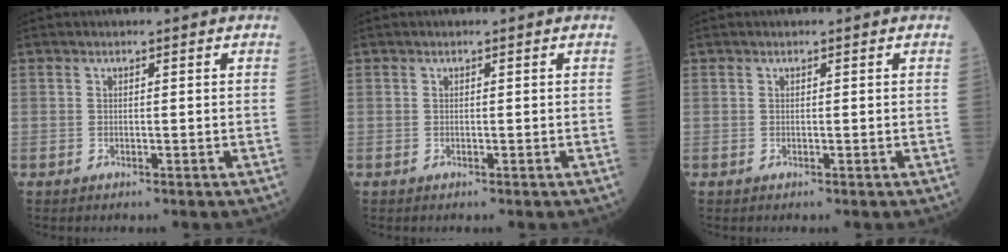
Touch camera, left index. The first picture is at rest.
{"total": 0.0}
{"total": 0.0}